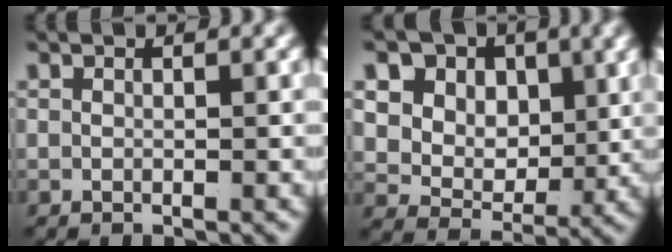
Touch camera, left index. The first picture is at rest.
{"total": 12.7, "force": [2.4, 10.7, 6.2], "torque": [-0.144, -0.024, 0.031]}